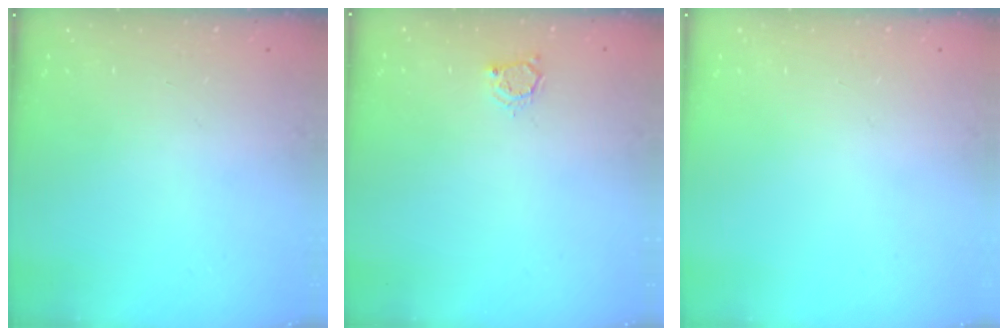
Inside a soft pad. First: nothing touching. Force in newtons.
{"total": 3.2, "press": 3.1, "slide": 0.4}
{"total": 0.0}